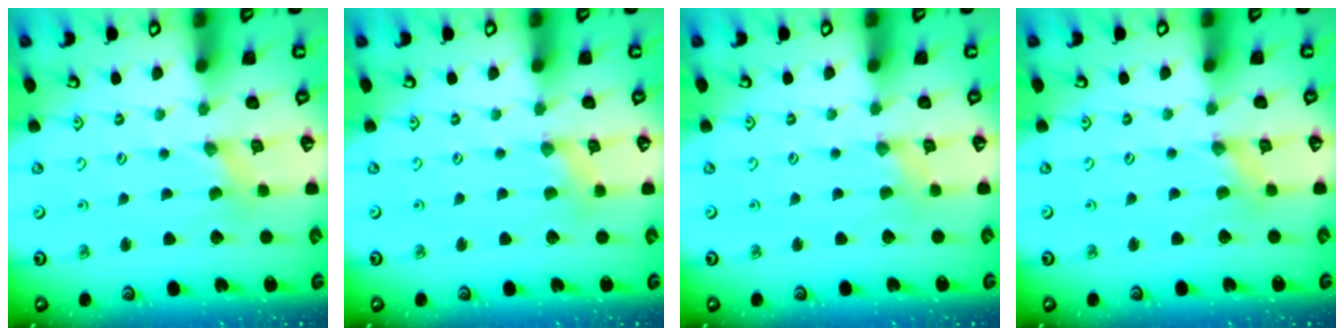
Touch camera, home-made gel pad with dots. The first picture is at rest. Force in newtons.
{"total": 2.8, "press": 2.7, "slide": 0.4}
{"total": 1.9, "press": 1.9, "slide": 0.3}
{"total": 0.0}